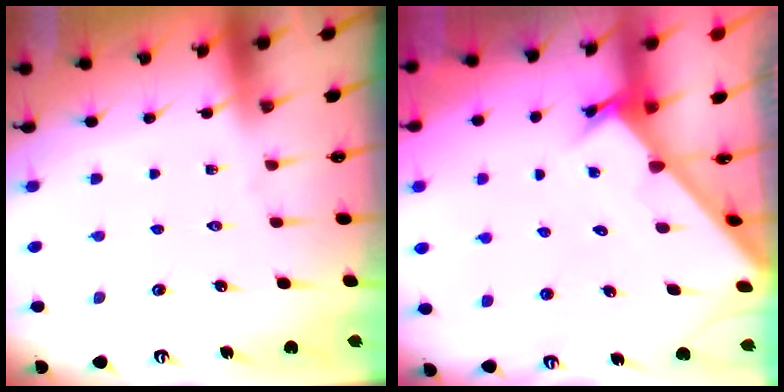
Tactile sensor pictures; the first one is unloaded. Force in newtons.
{"total": 2.2, "press": 2.2, "slide": 0.1}